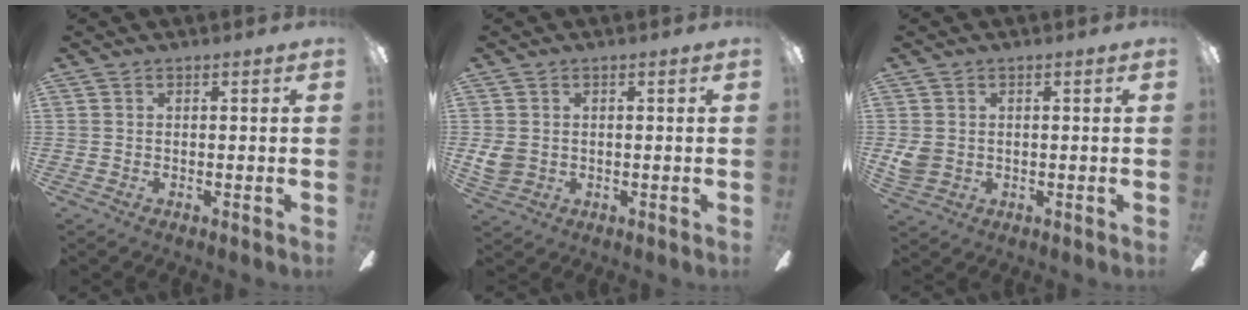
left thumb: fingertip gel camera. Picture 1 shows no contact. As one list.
[{"total": 4.3, "force": [0.5, 3.7, 2.1], "torque": [-0.037, 0.006, 0.011]}, {"total": 4.0, "force": [0.5, 3.6, 1.6], "torque": [-0.016, 0.003, 0.011]}]